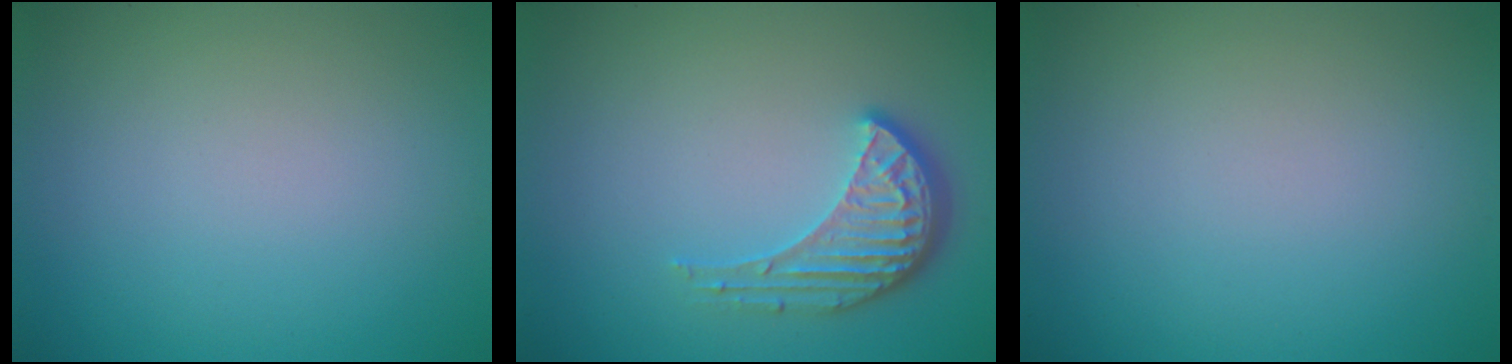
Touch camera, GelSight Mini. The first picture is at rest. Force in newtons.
{"total": 4.1, "press": 3.1, "slide": 2.7}
{"total": 0.0}